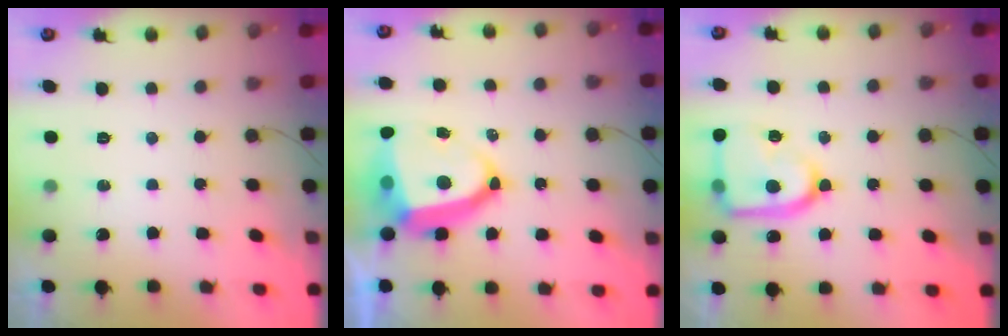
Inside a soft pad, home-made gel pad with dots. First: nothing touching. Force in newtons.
{"total": 14.6, "press": 14.5, "slide": 1.7}
{"total": 18.1, "press": 18.0, "slide": 1.8}